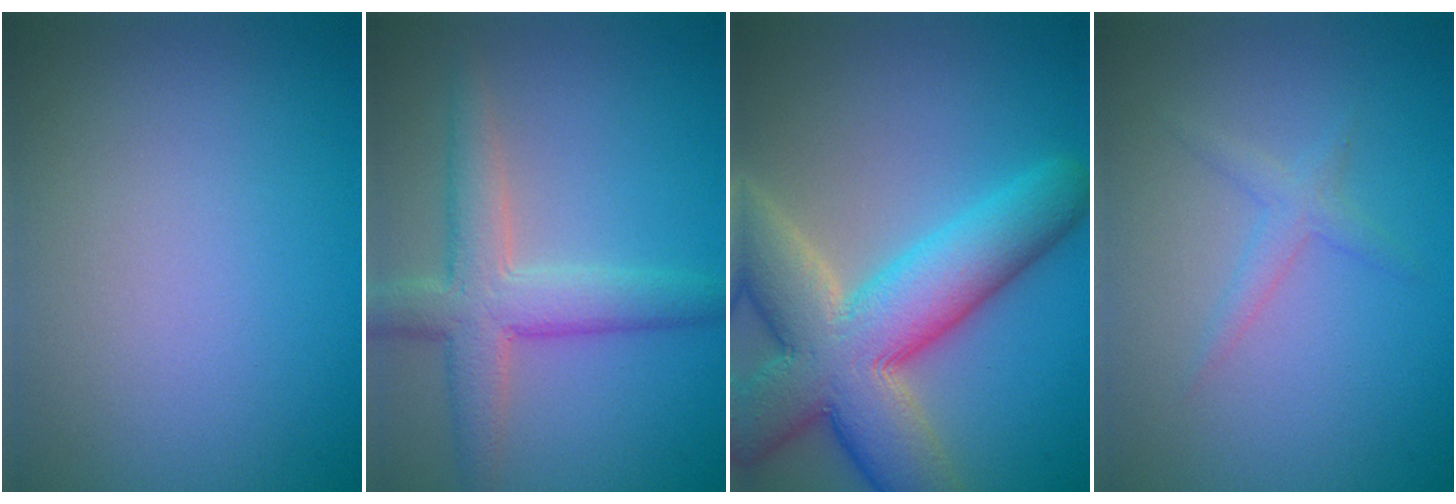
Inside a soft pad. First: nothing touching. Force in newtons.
{"total": 4.9, "press": 4.9, "slide": 0.4}
{"total": 11.6, "press": 11.5, "slide": 0.7}
{"total": 1.4, "press": 1.4, "slide": 0.1}